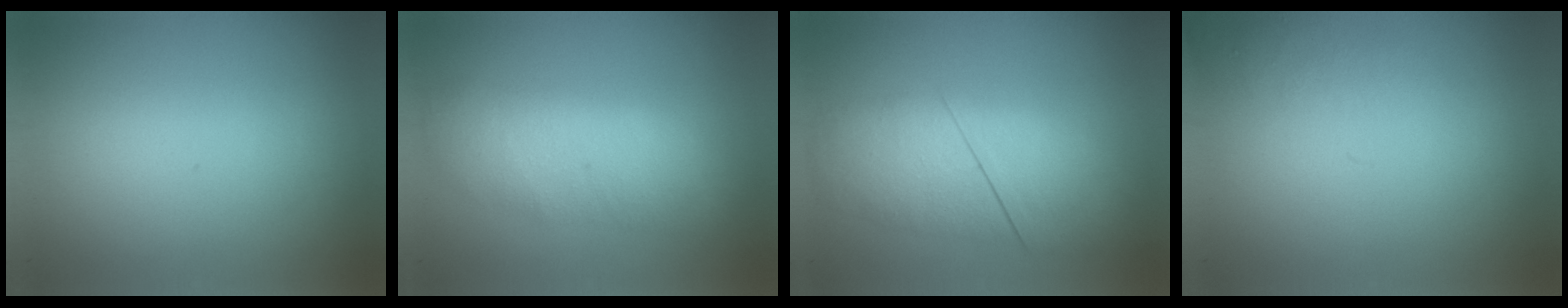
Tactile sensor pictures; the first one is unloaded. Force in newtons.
{"total": 3.3}
{"total": 3.8}
{"total": 1.3}